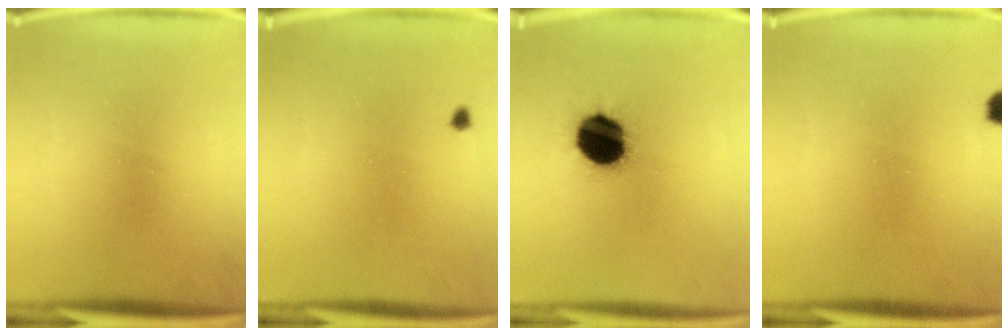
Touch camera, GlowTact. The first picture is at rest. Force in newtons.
{"total": 0.6}
{"total": 16.7}
{"total": 2.2}